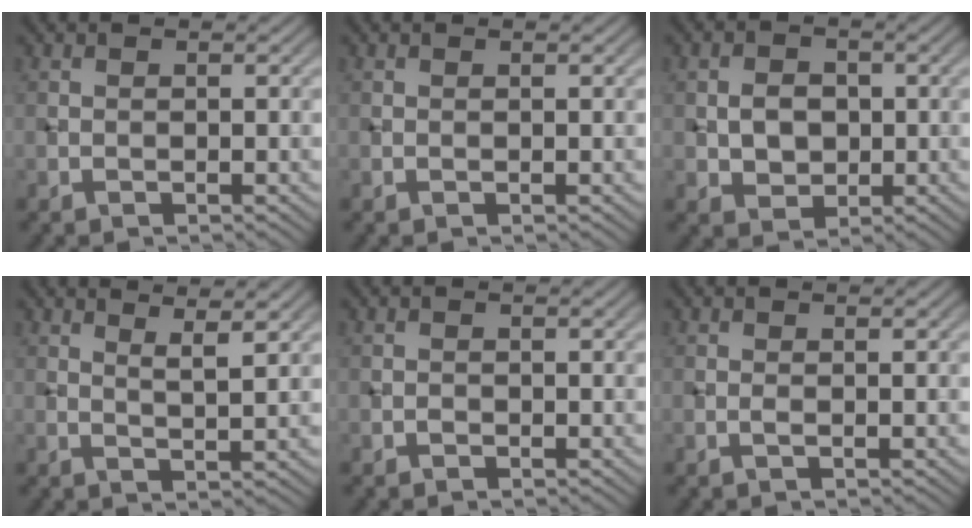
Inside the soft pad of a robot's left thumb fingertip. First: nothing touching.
{"total": 0.0}
{"total": 3.7, "force": [-0.1, 3.0, 2.2], "torque": [-0.044, 0.000, -0.006]}
{"total": 3.5, "force": [2.4, 0.3, 2.5], "torque": [-0.037, -0.003, 0.049]}
{"total": 0.0}
{"total": 0.5, "force": [0.0, -0.1, 0.5], "torque": [-0.013, 0.002, -0.001]}